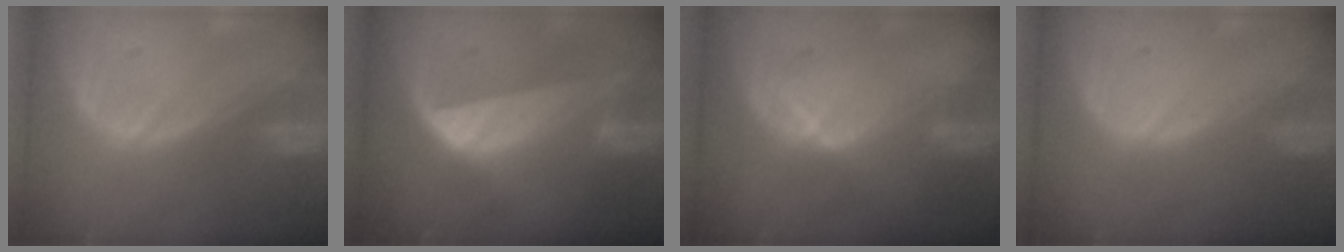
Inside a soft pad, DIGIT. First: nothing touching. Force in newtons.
{"total": 7.3, "press": 6.9, "slide": 2.6}
{"total": 4.1, "press": 4.0, "slide": 0.9}
{"total": 0.0}